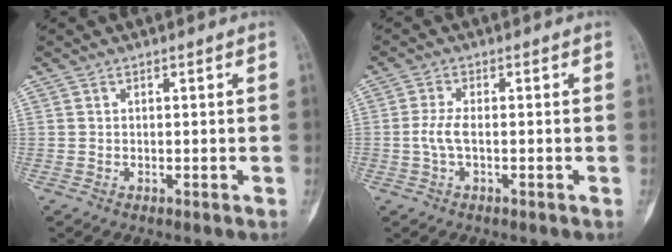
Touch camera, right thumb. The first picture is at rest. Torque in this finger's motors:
{"motor_torque": [1.70, 1.66, 1.27, -0.27, 0.45]}